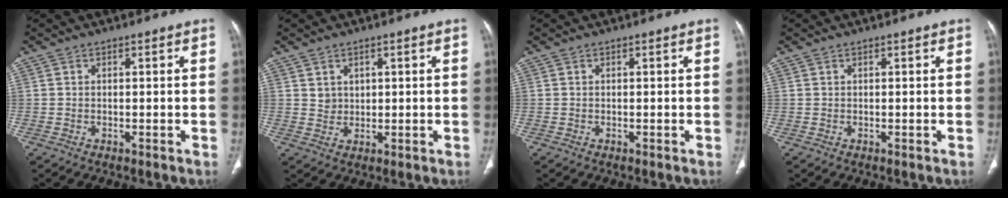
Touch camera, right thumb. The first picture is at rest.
{"total": 2.2, "force": [1.2, 1.8, 0.5], "torque": [0.007, -0.009, 0.024]}
{"total": 0.0}
{"total": 0.0}